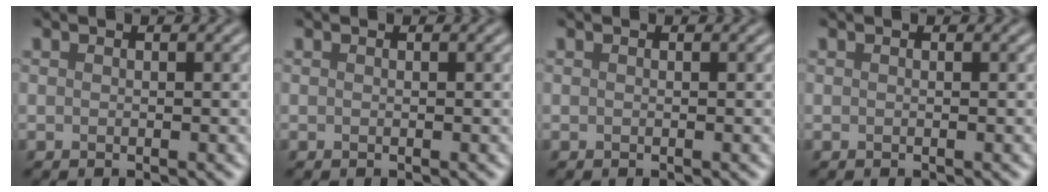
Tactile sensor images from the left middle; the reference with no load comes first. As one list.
[{"total": 0.0}, {"total": 0.0}, {"total": 0.0}]